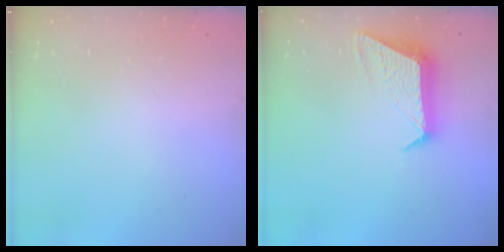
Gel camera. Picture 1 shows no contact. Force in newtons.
{"total": 11.8, "press": 11.7, "slide": 0.6}